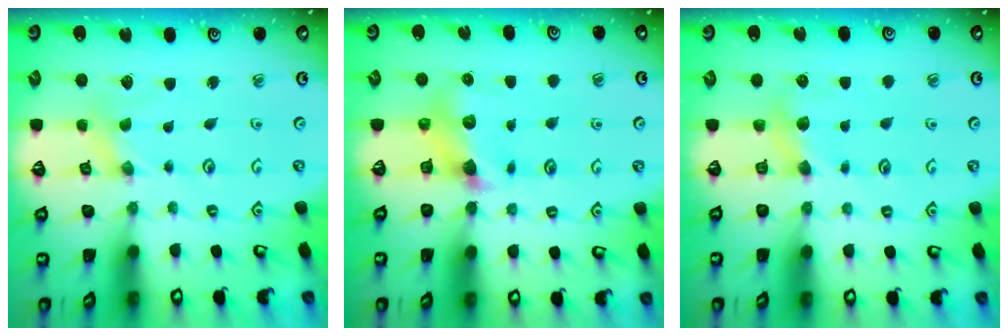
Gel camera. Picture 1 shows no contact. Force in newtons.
{"total": 6.1, "press": 6.0, "slide": 0.5}
{"total": 4.7, "press": 4.7, "slide": 0.7}